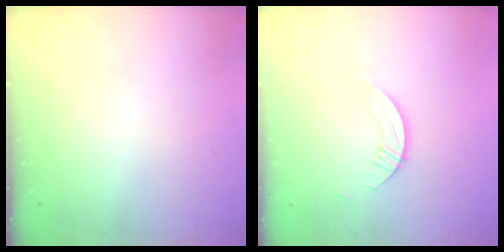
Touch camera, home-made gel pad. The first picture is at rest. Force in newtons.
{"total": 3.7, "press": 3.7, "slide": 0.3}